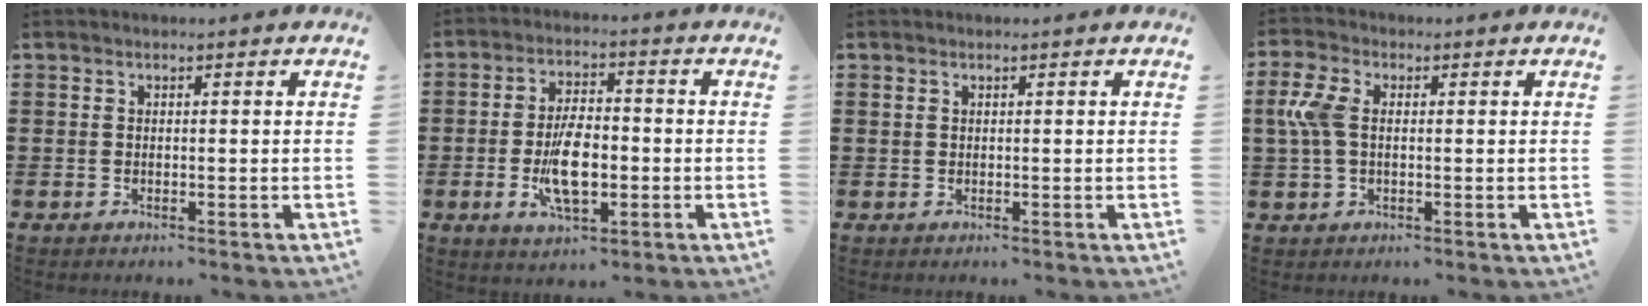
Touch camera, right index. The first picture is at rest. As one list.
[{"total": 8.4, "force": [-1.7, 3.8, 7.3], "torque": [-0.149, -0.001, -0.032]}, {"total": 0.7, "force": [0.3, 0.5, 0.2], "torque": [-0.006, 0.003, 0.006]}, {"total": 6.0, "force": [0.5, 3.4, 4.9], "torque": [-0.136, -0.001, -0.002]}]